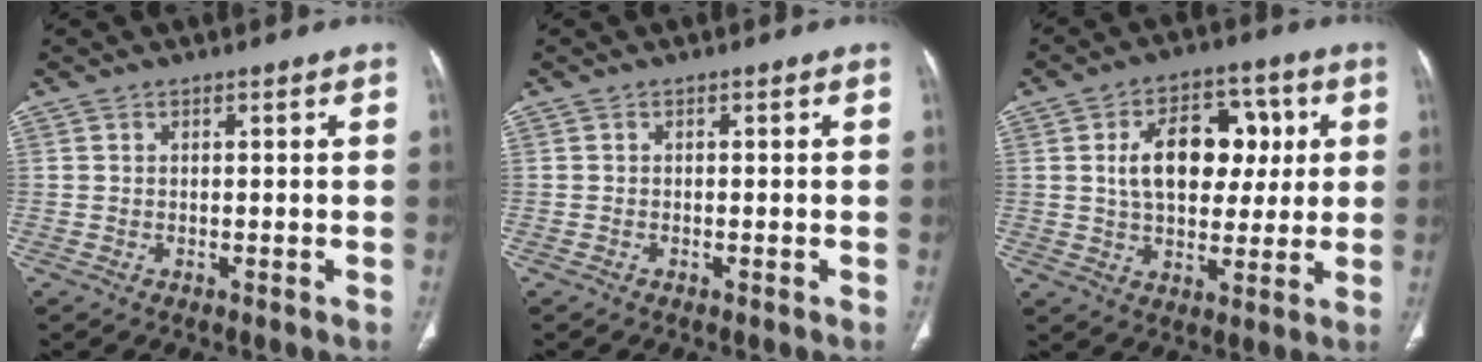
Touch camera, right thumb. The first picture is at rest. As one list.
[{"total": 0.0}, {"total": 14.7, "force": [2.6, 9.6, 10.9], "torque": [-0.126, 0.010, 0.039]}]